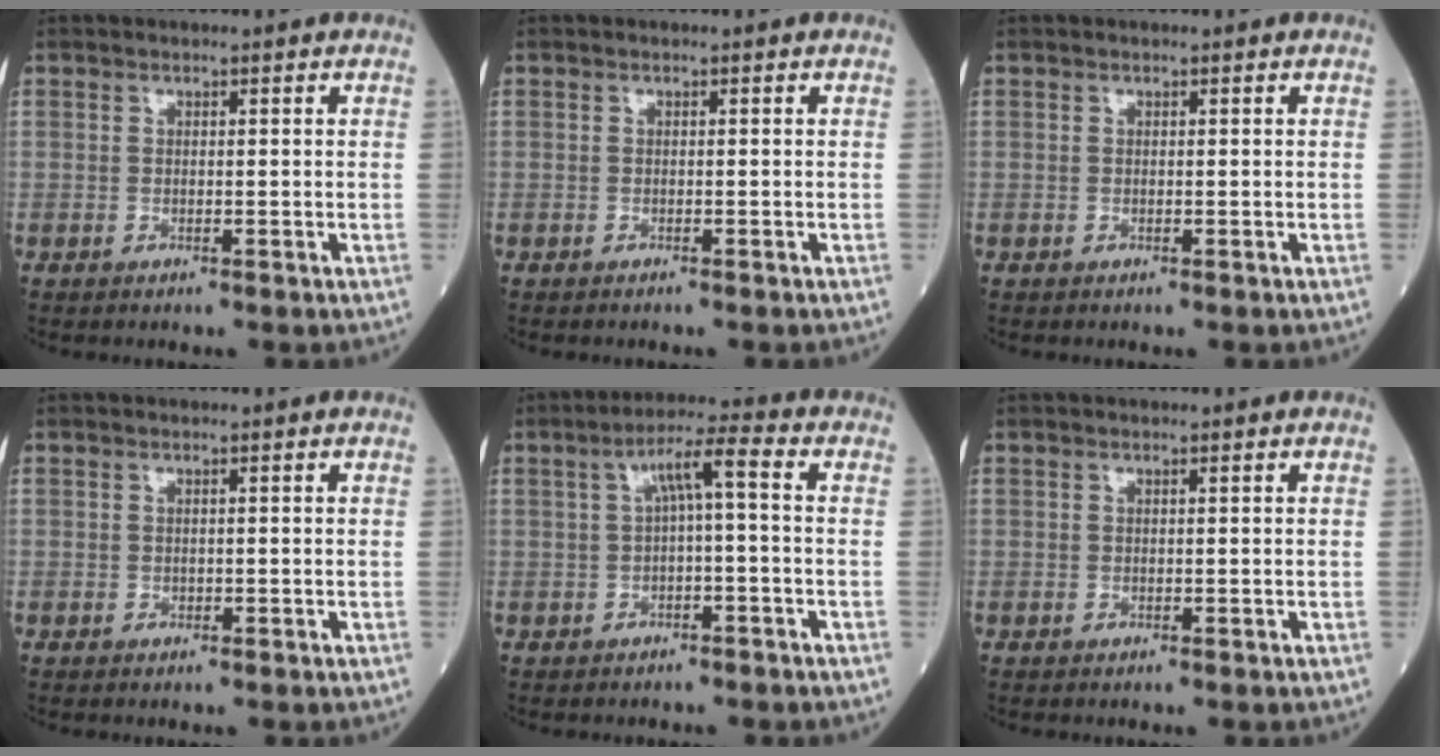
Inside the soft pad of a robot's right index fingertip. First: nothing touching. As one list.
[{"total": 0.7, "force": [-0.6, 0.0, 0.3], "torque": [0.000, 0.000, -0.009]}, {"total": 0.0}, {"total": 0.0}, {"total": 5.4, "force": [0.4, 0.5, 5.3], "torque": [-0.090, 0.025, 0.006]}, {"total": 0.0}]